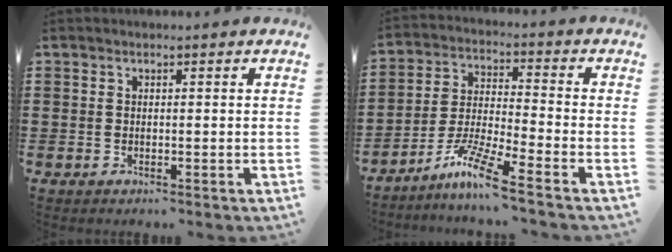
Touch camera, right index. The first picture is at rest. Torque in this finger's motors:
{"motor_torque": [-0.18, 0.47, 0.02, 0.01]}